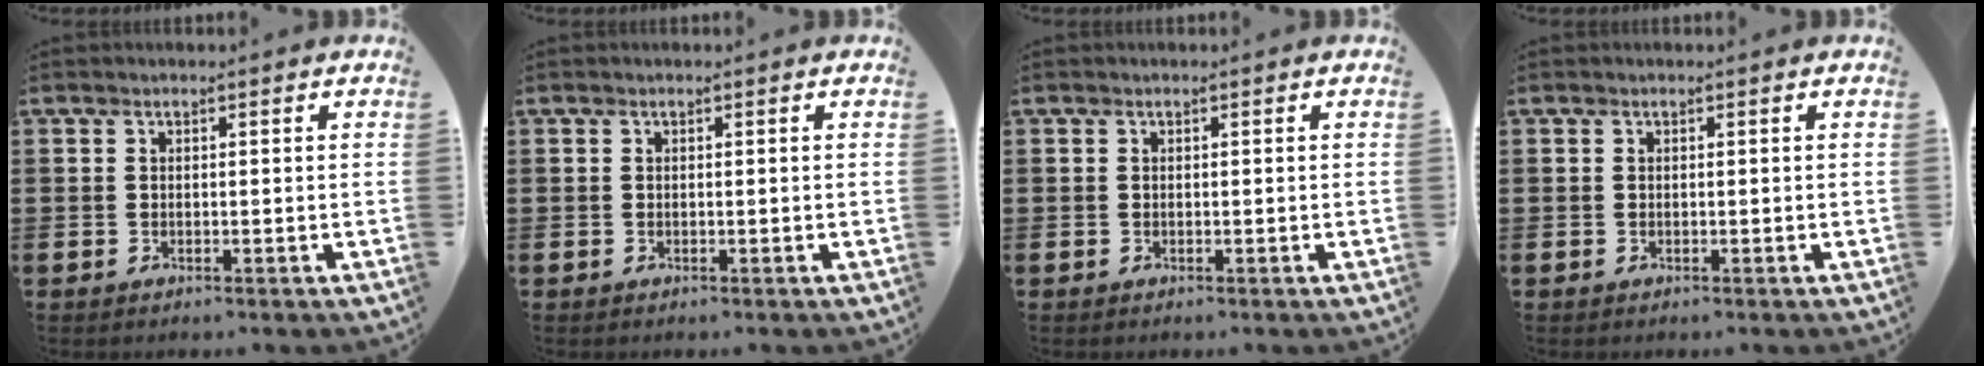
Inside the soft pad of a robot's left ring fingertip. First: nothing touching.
{"total": 0.0}
{"total": 0.0}
{"total": 0.0}